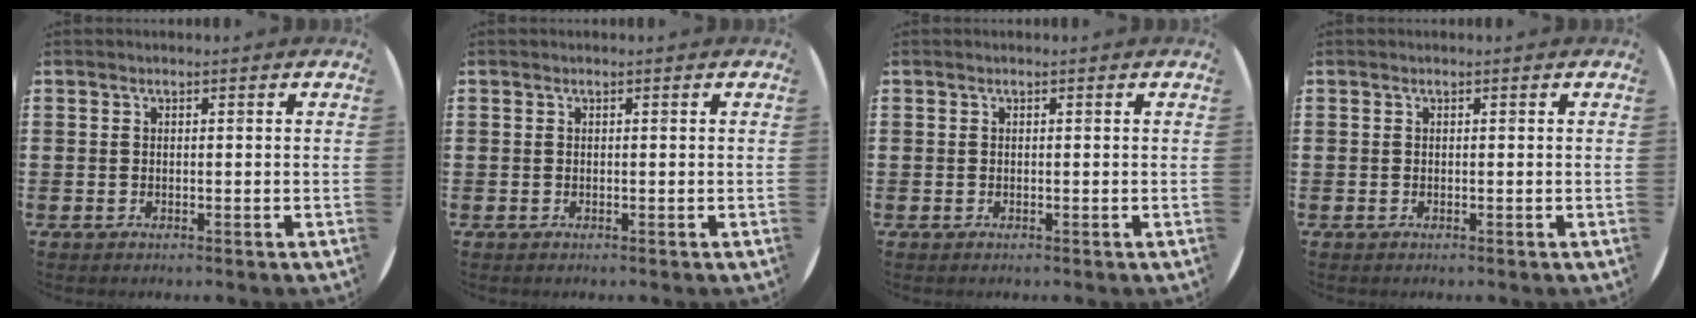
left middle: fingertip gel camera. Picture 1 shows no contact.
{"total": 0.0}
{"total": 0.0}
{"total": 0.0}